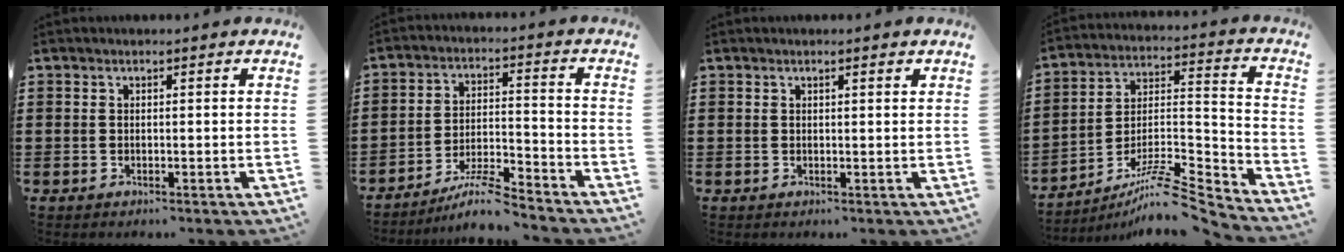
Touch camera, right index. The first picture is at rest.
{"total": 6.9, "force": [-6.3, 0.2, 2.9], "torque": [-0.059, -0.001, -0.121]}
{"total": 0.7, "force": [0.4, 0.1, 0.5], "torque": [-0.010, 0.002, 0.007]}
{"total": 9.2, "force": [-7.6, 1.5, 5.1], "torque": [-0.076, 0.012, -0.147]}